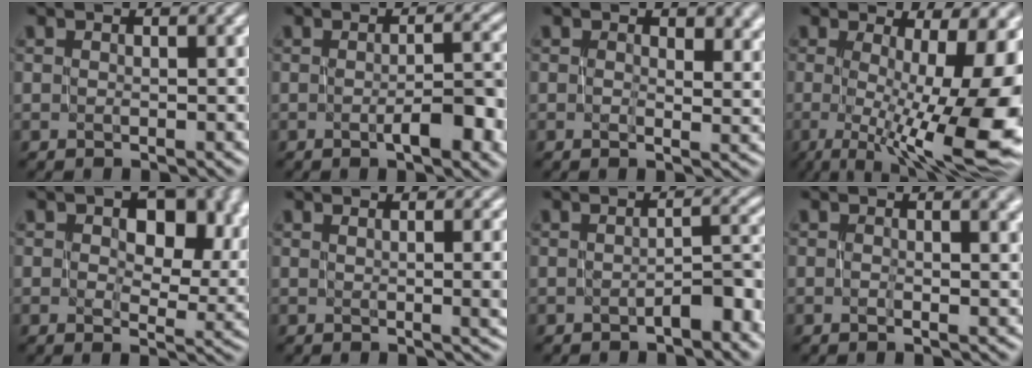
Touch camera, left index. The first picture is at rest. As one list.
[{"total": 5.0, "force": [-1.3, 1.2, 4.7], "torque": [-0.069, 0.002, -0.015]}, {"total": 4.0, "force": [1.2, 2.2, 3.2], "torque": [-0.037, 0.004, 0.012]}, {"total": 14.6, "force": [-2.0, 5.0, 13.6], "torque": [-0.183, -0.013, -0.017]}, {"total": 11.8, "force": [3.6, 7.2, 8.5], "torque": [-0.095, 0.010, 0.053]}, {"total": 3.7, "force": [0.5, 1.2, 3.5], "torque": [-0.034, 0.004, 0.010]}, {"total": 2.7, "force": [-1.1, 0.6, 2.4], "torque": [-0.033, 0.011, -0.018]}, {"total": 2.5, "force": [0.5, 1.1, 2.2], "torque": [-0.020, 0.008, 0.001]}]